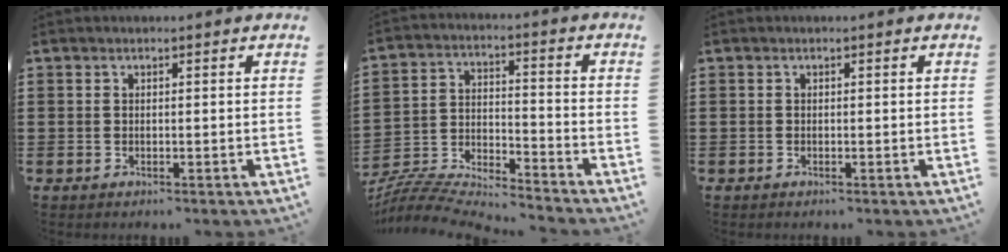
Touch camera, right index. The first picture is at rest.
{"total": 5.9, "force": [-5.7, 0.6, 1.0], "torque": [-0.034, -0.009, -0.121]}
{"total": 0.0}